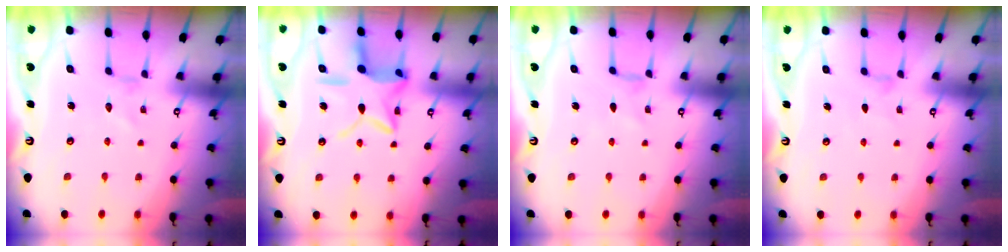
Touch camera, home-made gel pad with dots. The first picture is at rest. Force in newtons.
{"total": 14.0, "press": 14.0, "slide": 1.0}
{"total": 0.5, "press": 0.5, "slide": 0.3}
{"total": 2.6, "press": 2.6, "slide": 0.5}